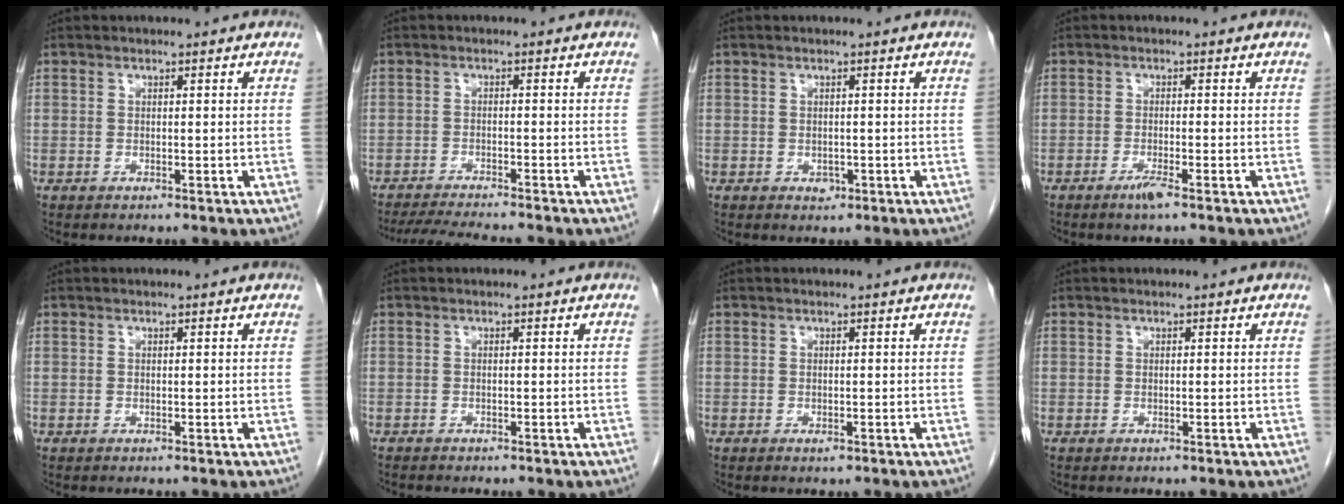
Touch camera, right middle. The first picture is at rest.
{"total": 7.3, "force": [-6.7, -0.1, 3.0], "torque": [-0.045, -0.017, -0.107]}
{"total": 1.1, "force": [-0.4, 0.8, 0.5], "torque": [-0.008, 0.001, -0.002]}
{"total": 2.2, "force": [-1.5, -0.1, 1.6], "torque": [-0.034, -0.004, -0.029]}
{"total": 0.0}
{"total": 1.1, "force": [-1.0, 0.3, 0.4], "torque": [-0.011, -0.002, -0.014]}
{"total": 0.5, "force": [-0.3, 0.2, 0.4], "torque": [-0.005, 0.000, -0.002]}
{"total": 0.0}